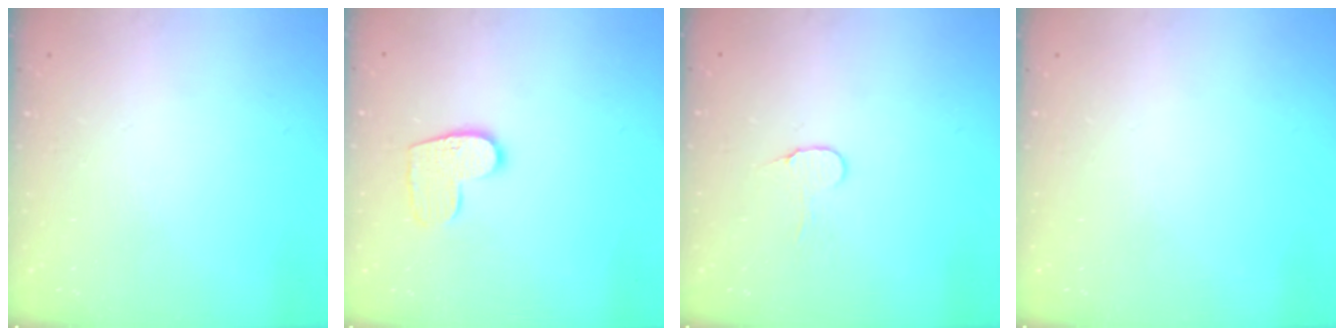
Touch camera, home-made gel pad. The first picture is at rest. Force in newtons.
{"total": 9.3, "press": 9.3, "slide": 0.4}
{"total": 6.1, "press": 6.1, "slide": 0.5}
{"total": 0.0}